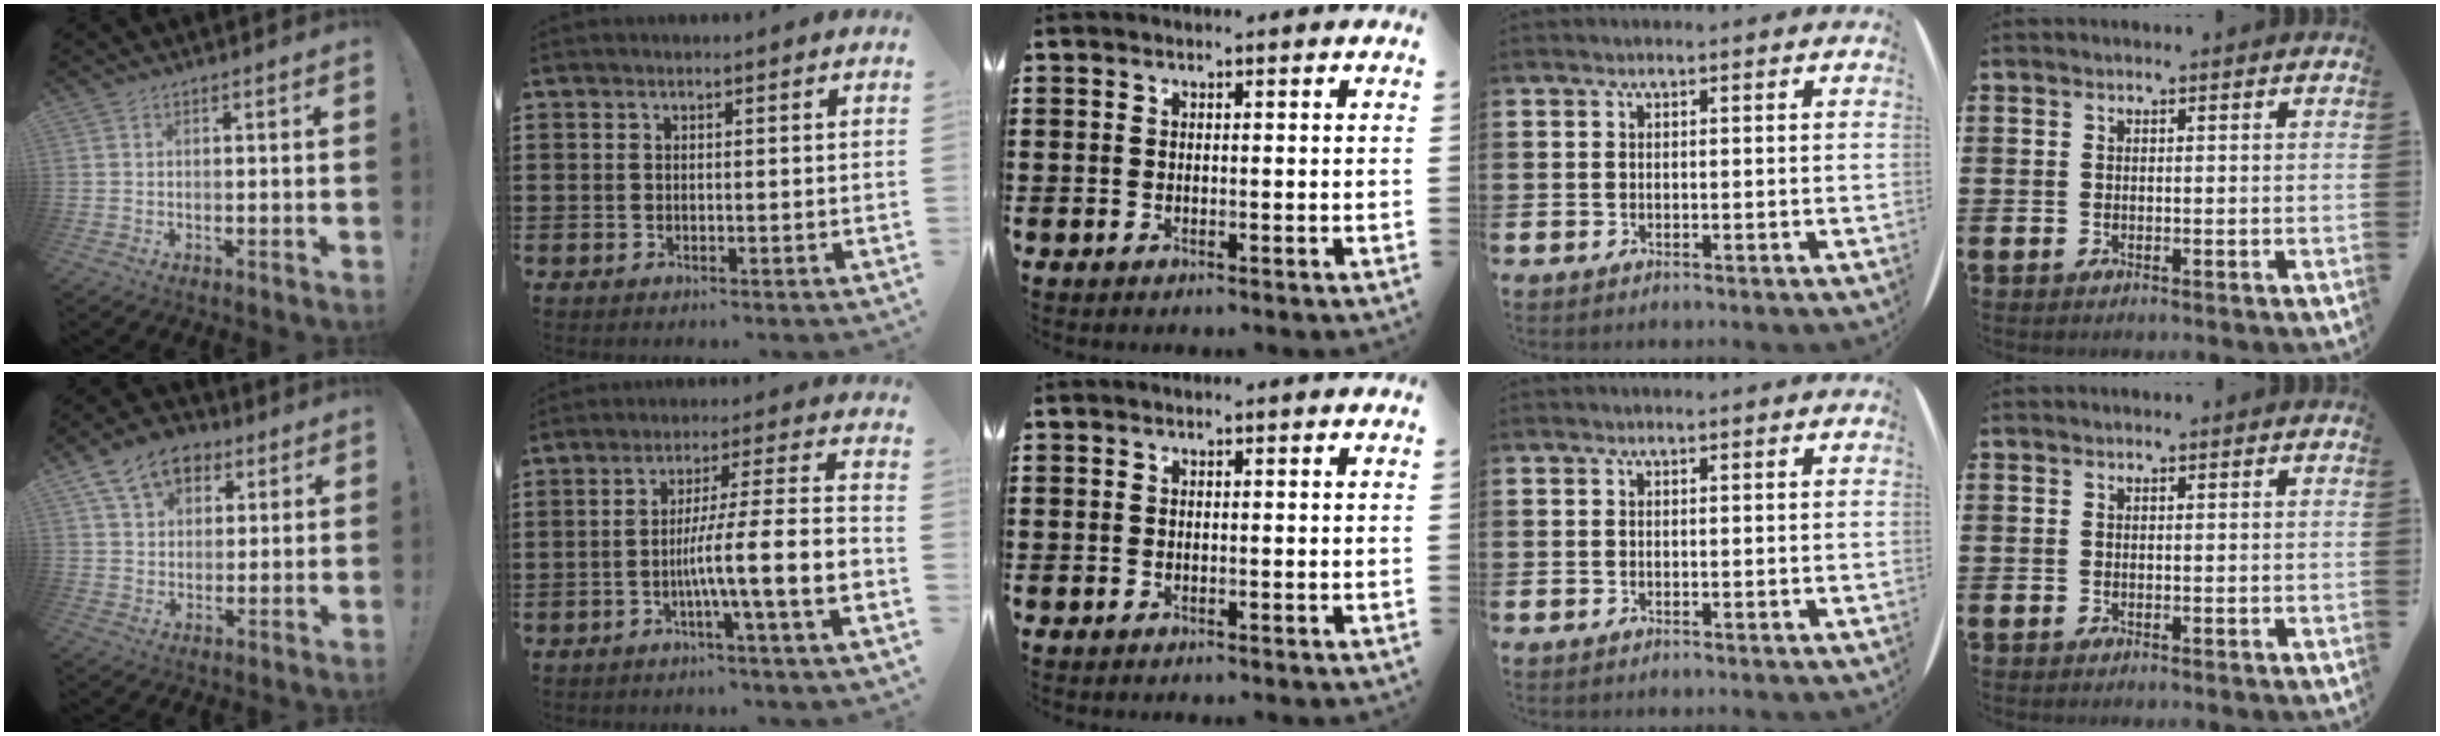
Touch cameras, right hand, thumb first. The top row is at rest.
{"thumb": {"total": 12.4, "force": [6.3, 8.9, 6.0], "torque": [-0.092, -0.022, 0.123]}, "index": {"total": 8.8, "force": [-3.2, 0.2, 8.2], "torque": [-0.143, -0.013, -0.064]}}